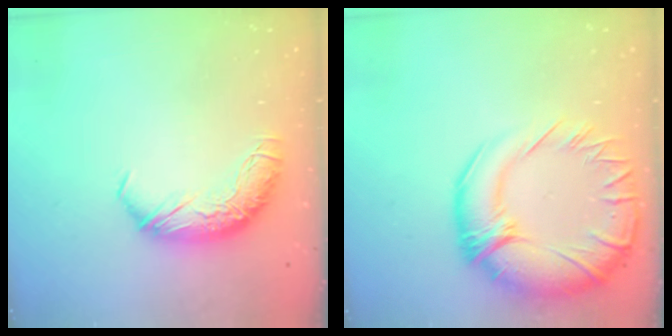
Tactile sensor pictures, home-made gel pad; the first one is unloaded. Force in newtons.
{"total": 12.7, "press": 11.4, "slide": 5.6}